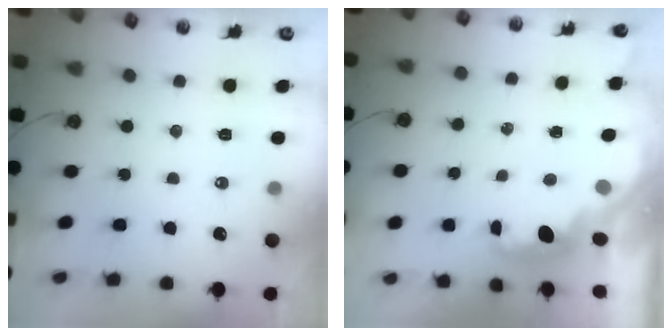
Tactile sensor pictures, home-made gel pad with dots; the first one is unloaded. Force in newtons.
{"total": 1.5, "press": 1.3, "slide": 0.7}